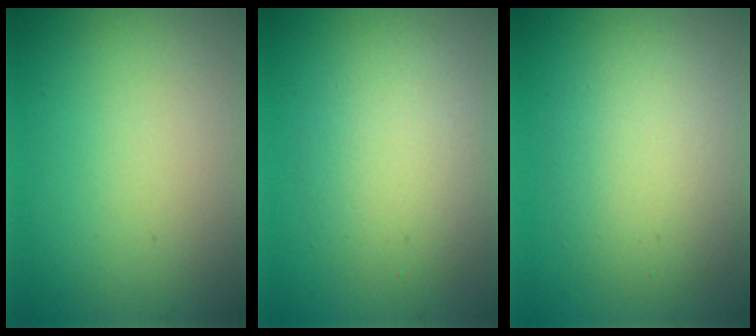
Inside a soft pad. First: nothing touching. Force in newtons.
{"total": 4.5, "press": 4.5, "slide": 0.1}
{"total": 4.8, "press": 4.8, "slide": 0.4}